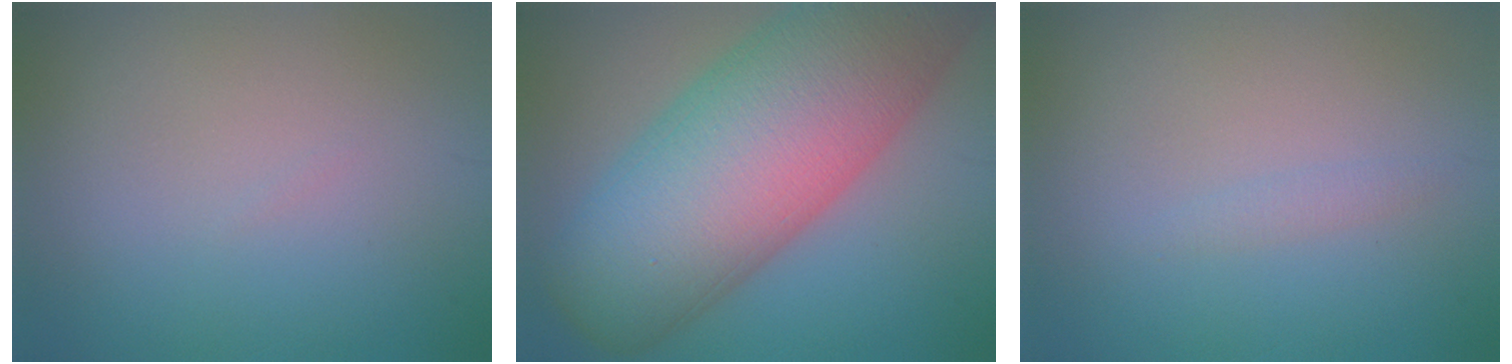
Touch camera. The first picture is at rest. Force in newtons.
{"total": 16.8, "press": 16.8, "slide": 0.8}
{"total": 0.9, "press": 0.9, "slide": 0.0}